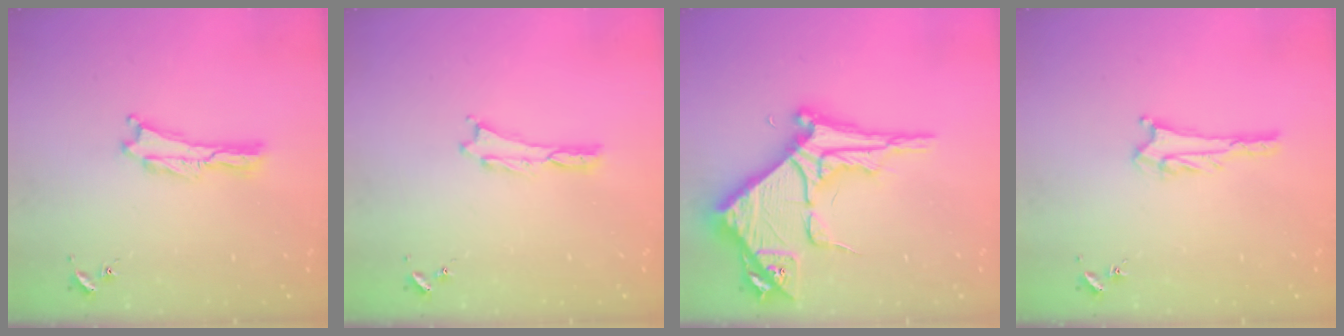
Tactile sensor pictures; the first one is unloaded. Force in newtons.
{"total": 0.0}
{"total": 11.0, "press": 10.9, "slide": 1.2}
{"total": 2.8, "press": 2.8, "slide": 0.2}